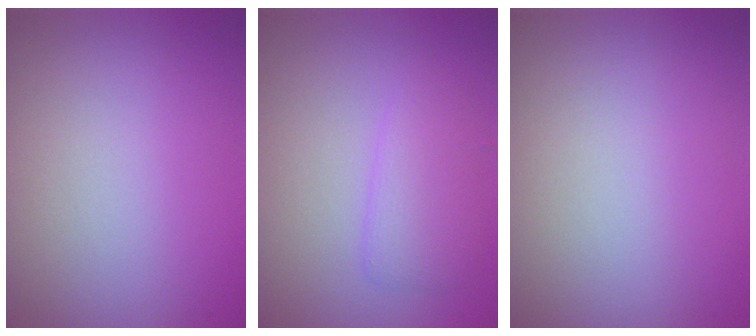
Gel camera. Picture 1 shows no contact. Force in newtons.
{"total": 2.3, "press": 2.3, "slide": 0.2}
{"total": 0.0}